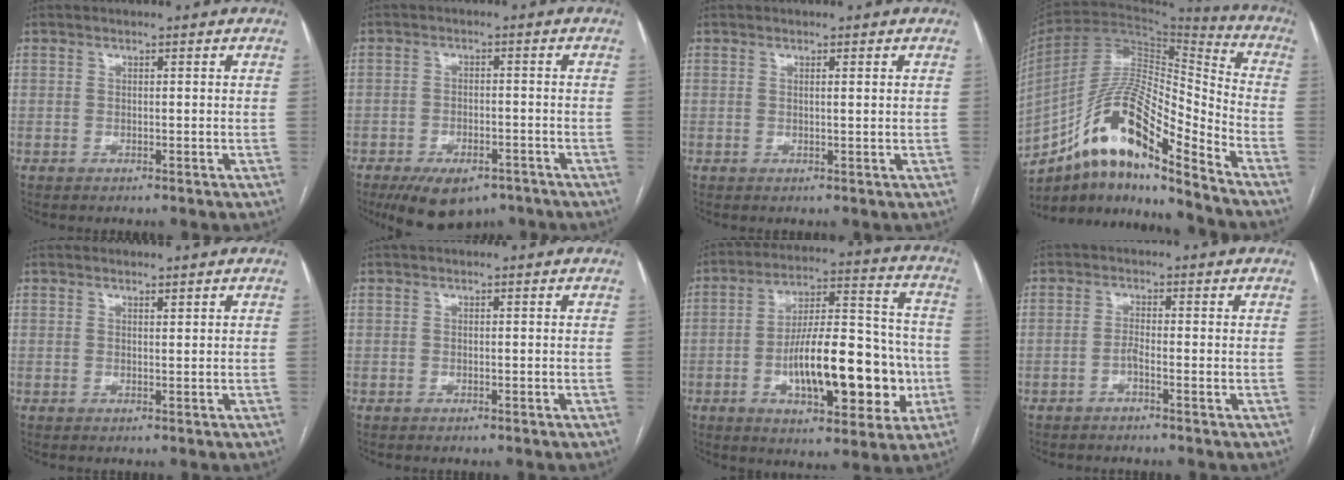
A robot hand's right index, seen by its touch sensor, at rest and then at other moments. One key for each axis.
{"total": 9.2, "fx": -6.6, "fy": 4.3, "fz": 4.8, "tx": -0.073, "ty": -0.001, "tz": -0.099}
{"total": 0.9, "fx": 0.4, "fy": -0.1, "fz": 0.8, "tx": -0.015, "ty": 0.000, "tz": 0.006}
{"total": 18.2, "fx": -11.8, "fy": 3.0, "fz": 13.4, "tx": -0.255, "ty": 0.019, "tz": -0.207}
{"total": 0.6, "fx": 0.5, "fy": 0.0, "fz": 0.3, "tx": -0.007, "ty": -0.005, "tz": 0.009}
{"total": 0.0}
{"total": 18.8, "fx": -4.3, "fy": 6.6, "fz": 17.1, "tx": -0.270, "ty": 0.024, "tz": -0.060}
{"total": 1.6, "fx": -0.8, "fy": 0.0, "fz": 1.4, "tx": -0.026, "ty": 0.001, "tz": -0.019}